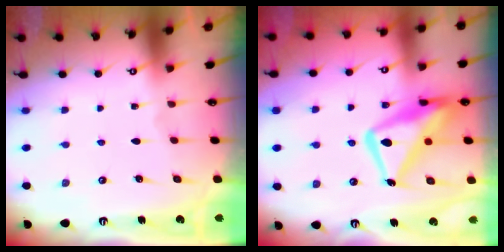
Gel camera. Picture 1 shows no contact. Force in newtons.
{"total": 16.1, "press": 16.1, "slide": 1.6}